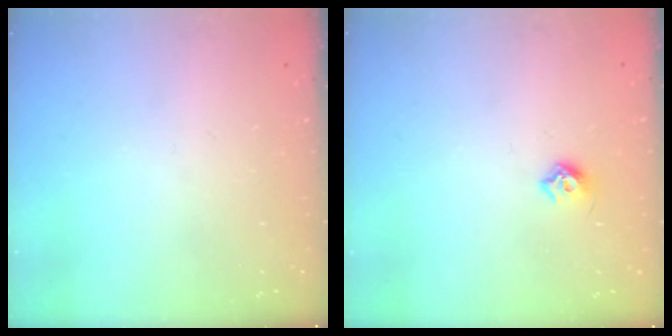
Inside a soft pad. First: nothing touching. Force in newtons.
{"total": 5.5, "press": 5.3, "slide": 1.2}